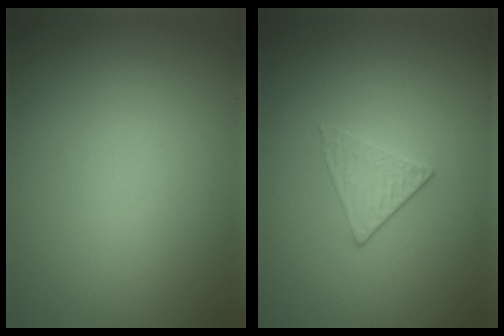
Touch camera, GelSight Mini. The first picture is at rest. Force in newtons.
{"total": 1.4, "press": 1.1, "slide": 0.9}